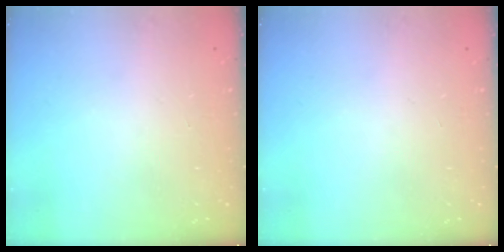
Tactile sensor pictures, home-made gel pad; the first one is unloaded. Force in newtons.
{"total": 0.0}